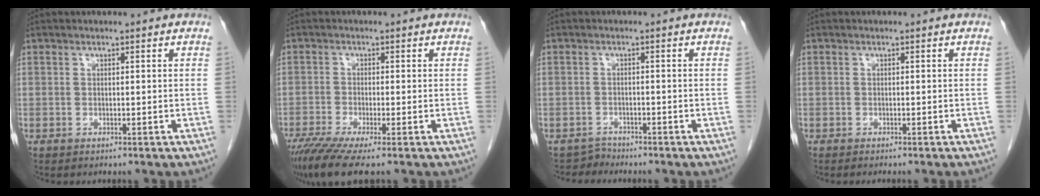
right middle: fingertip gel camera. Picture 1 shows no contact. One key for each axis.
{"total": 6.9, "fx": -5.0, "fy": 0.3, "fz": 4.8, "tx": -0.082, "ty": -0.019, "tz": -0.089}
{"total": 1.6, "fx": -1.3, "fy": 0.1, "fz": -1.0, "tx": 0.022, "ty": -0.006, "tz": -0.025}
{"total": 1.9, "fx": -1.7, "fy": -0.2, "fz": 1.0, "tx": -0.011, "ty": 0.003, "tz": -0.018}